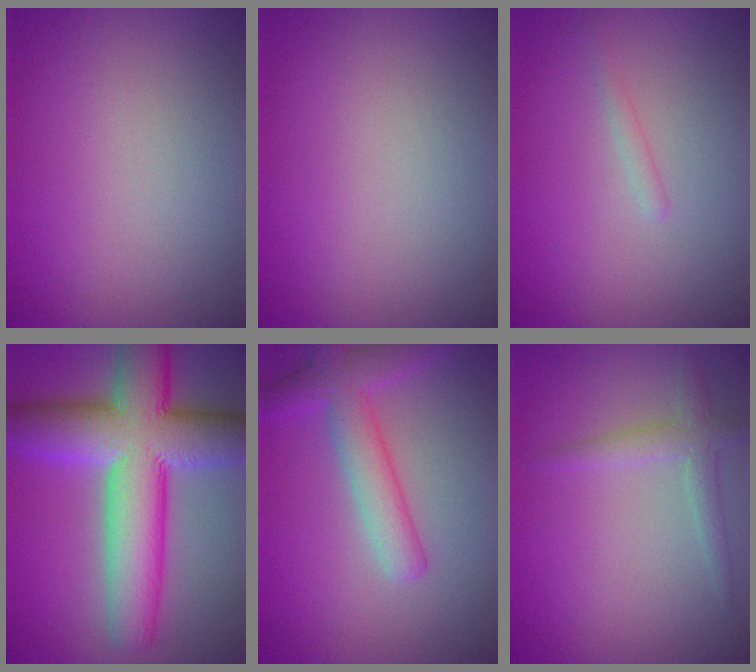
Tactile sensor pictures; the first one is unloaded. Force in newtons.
{"total": 0.0}
{"total": 0.7, "press": 0.7, "slide": 0.1}
{"total": 12.3, "press": 12.3, "slide": 0.4}
{"total": 5.6, "press": 5.6, "slide": 0.3}
{"total": 2.1, "press": 2.1, "slide": 0.1}